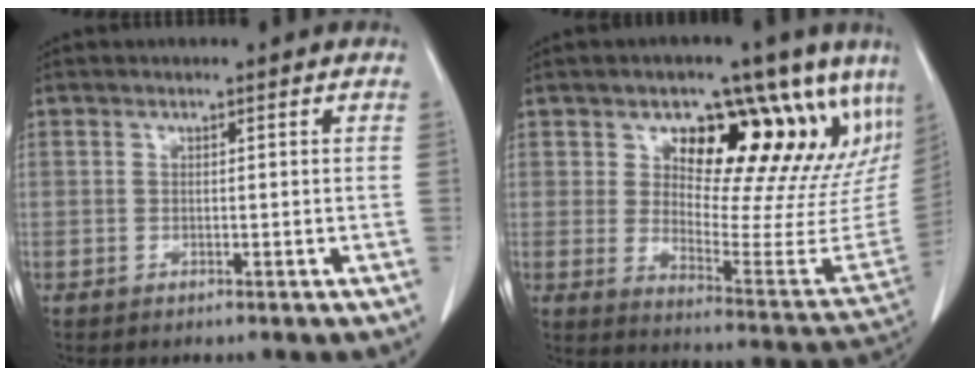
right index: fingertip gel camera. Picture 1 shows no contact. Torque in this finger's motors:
{"motor_torque": [0.90, 1.00, 0.26, 0.10]}